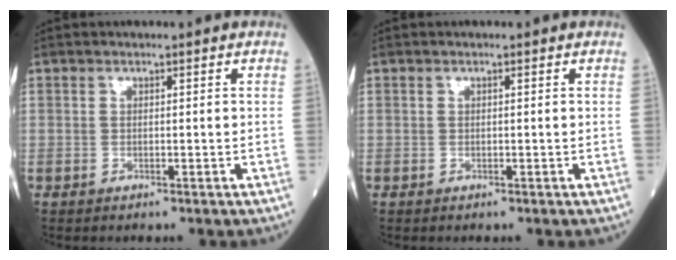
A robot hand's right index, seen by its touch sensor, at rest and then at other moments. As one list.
[{"total": 0.0}]